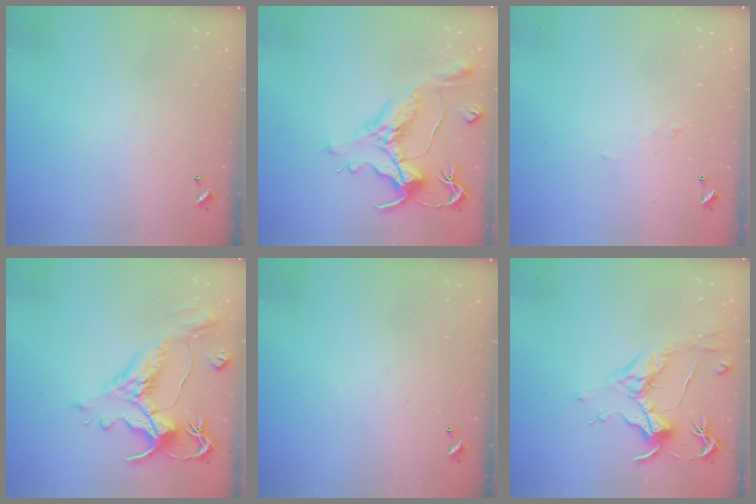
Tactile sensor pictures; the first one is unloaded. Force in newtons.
{"total": 1.7, "press": 0.9, "slide": 1.4}
{"total": 2.0, "press": 1.9, "slide": 0.5}
{"total": 1.6, "press": 0.3, "slide": 1.5}
{"total": 0.0}
{"total": 1.7, "press": 1.5, "slide": 0.9}